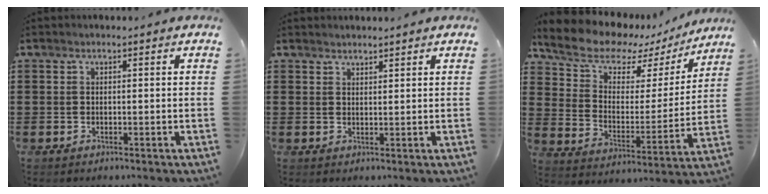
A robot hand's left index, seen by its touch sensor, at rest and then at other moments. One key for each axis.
{"total": 1.5, "fx": 1.5, "fy": 0.2, "fz": -0.1, "tx": -0.001, "ty": 0.000, "tz": 0.030}
{"total": 9.1, "fx": 7.7, "fy": 3.8, "fz": 2.8, "tx": -0.084, "ty": -0.050, "tz": 0.132}